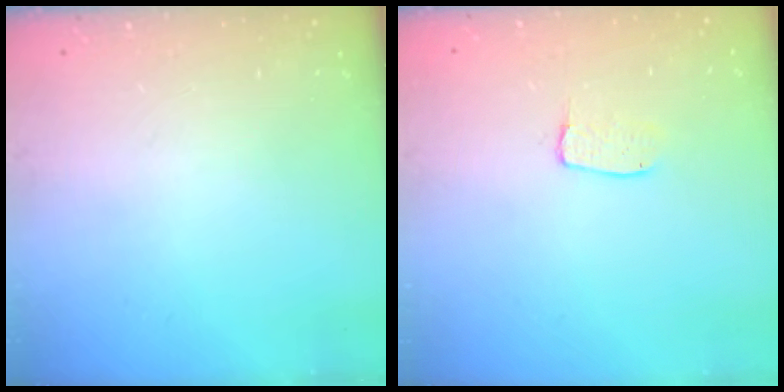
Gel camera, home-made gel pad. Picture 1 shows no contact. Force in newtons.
{"total": 4.8, "press": 4.8, "slide": 0.3}